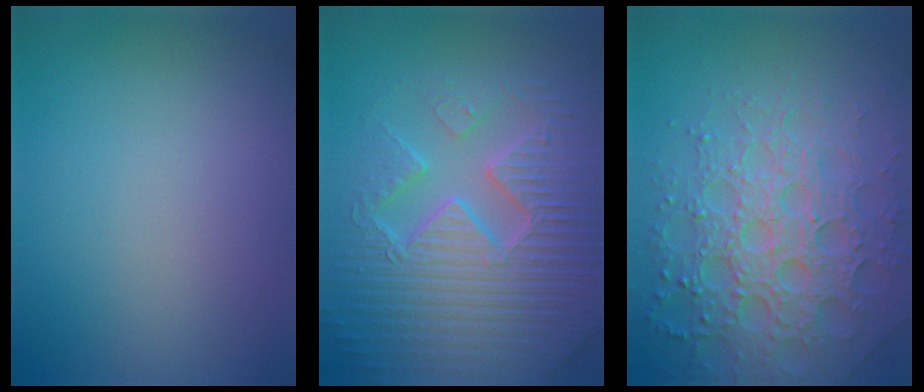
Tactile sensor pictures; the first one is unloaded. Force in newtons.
{"total": 9.6, "press": 6.8, "slide": 6.8}
{"total": 7.3, "press": 7.2, "slide": 1.6}